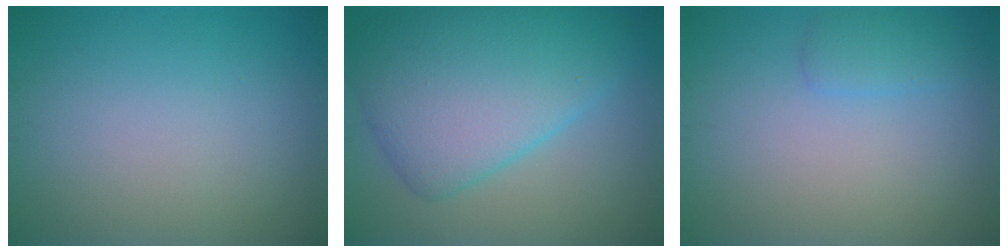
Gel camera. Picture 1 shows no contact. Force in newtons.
{"total": 7.8, "press": 7.8, "slide": 0.2}
{"total": 1.5, "press": 1.5, "slide": 0.1}